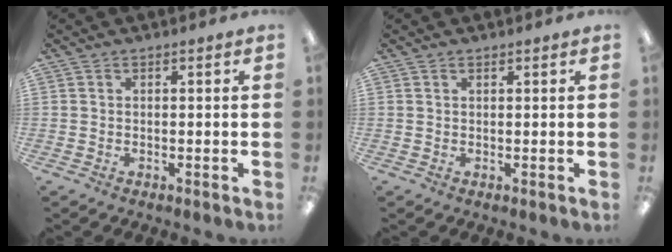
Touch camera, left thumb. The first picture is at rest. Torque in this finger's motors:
{"motor_torque": [0.34, -0.14, -0.76, 0.07, -0.01]}